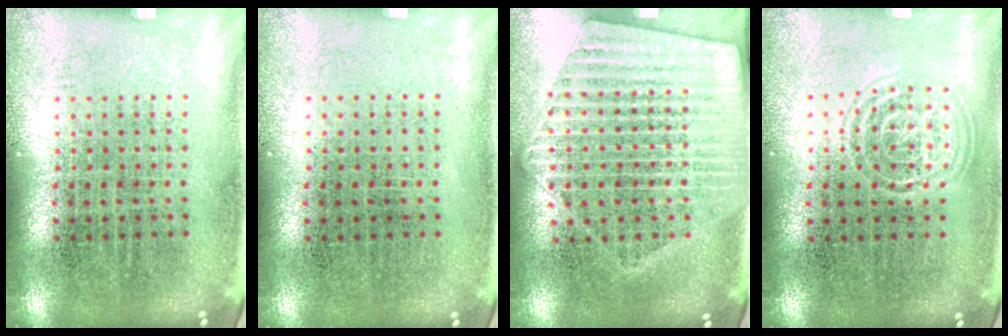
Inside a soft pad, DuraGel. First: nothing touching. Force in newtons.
{"total": 0.0}
{"total": 1.8, "press": 1.6, "slide": 0.7}
{"total": 1.2, "press": 1.1, "slide": 0.2}